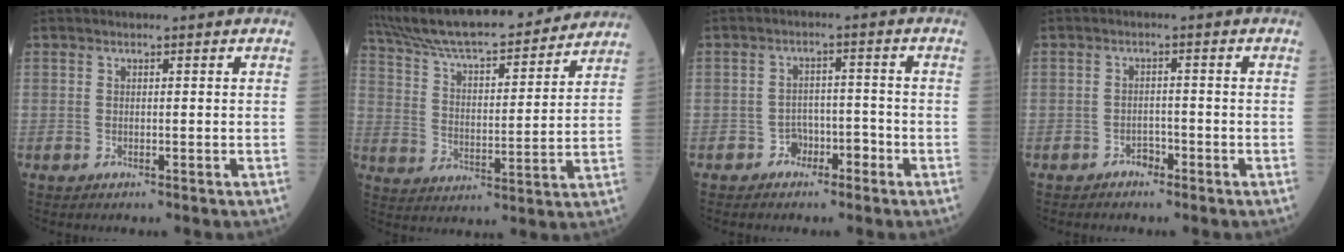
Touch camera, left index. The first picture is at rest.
{"total": 23.7, "force": [21.2, 3.4, 9.9], "torque": [-0.172, 0.016, 0.315]}
{"total": 3.1, "force": [-2.1, 2.1, 1.0], "torque": [-0.007, 0.011, -0.035]}
{"total": 1.7, "force": [-1.4, 0.9, 0.5], "torque": [-0.007, 0.004, -0.023]}